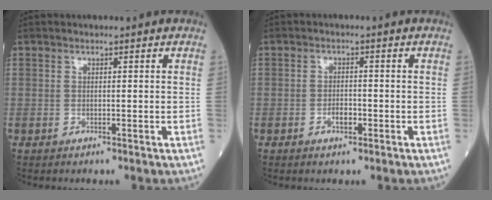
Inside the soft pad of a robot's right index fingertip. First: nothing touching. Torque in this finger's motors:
{"motor_torque": [0.11, 0.00, 0.03, 0.01]}